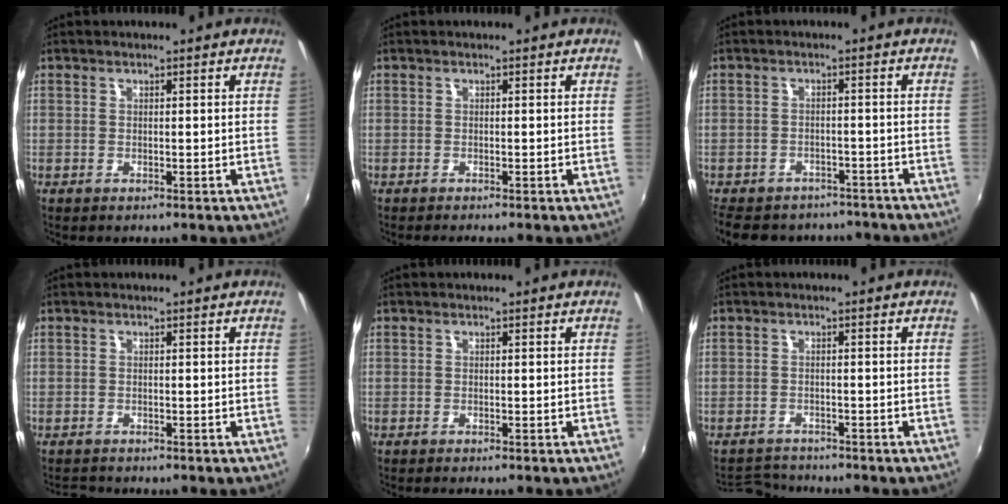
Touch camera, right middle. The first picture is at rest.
{"total": 1.2, "force": [-1.1, -0.1, 0.5], "torque": [-0.007, -0.009, -0.018]}
{"total": 14.3, "force": [-11.7, 6.6, 4.7], "torque": [-0.119, 0.005, -0.160]}
{"total": 1.8, "force": [-1.7, 0.4, 0.1], "torque": [-0.007, -0.007, -0.033]}
{"total": 1.0, "force": [-0.9, -0.1, 0.4], "torque": [-0.005, -0.006, -0.015]}
{"total": 4.5, "force": [-4.4, 0.9, 0.1], "torque": [-0.019, 0.001, -0.080]}